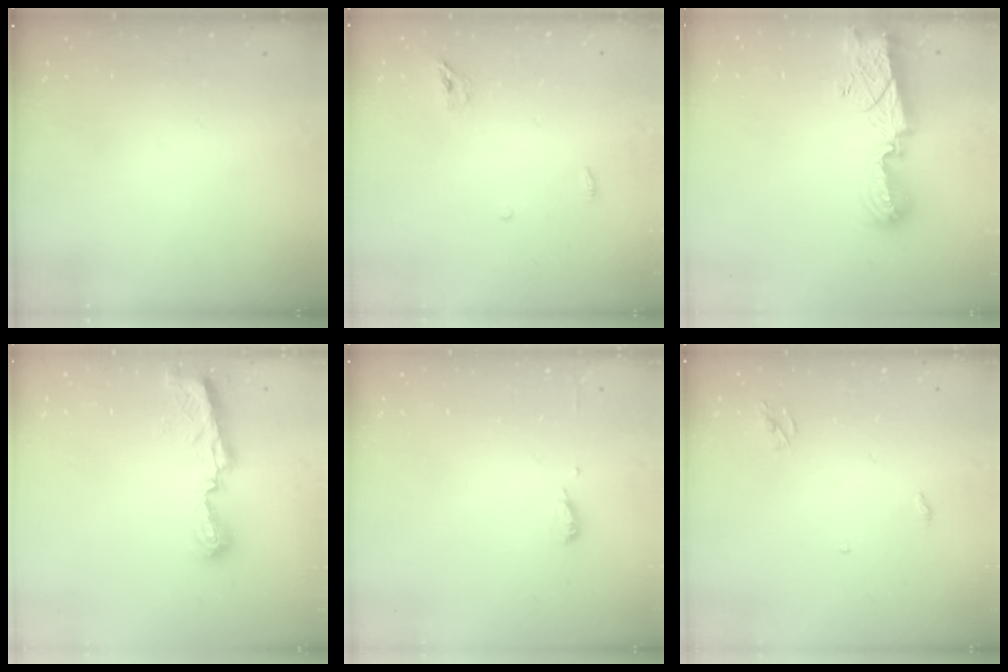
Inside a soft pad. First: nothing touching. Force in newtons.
{"total": 3.8, "press": 3.6, "slide": 1.3}
{"total": 11.4, "press": 11.4, "slide": 0.8}
{"total": 8.6, "press": 8.6, "slide": 0.4}
{"total": 6.1, "press": 6.0, "slide": 1.3}
{"total": 2.6, "press": 2.6, "slide": 0.2}